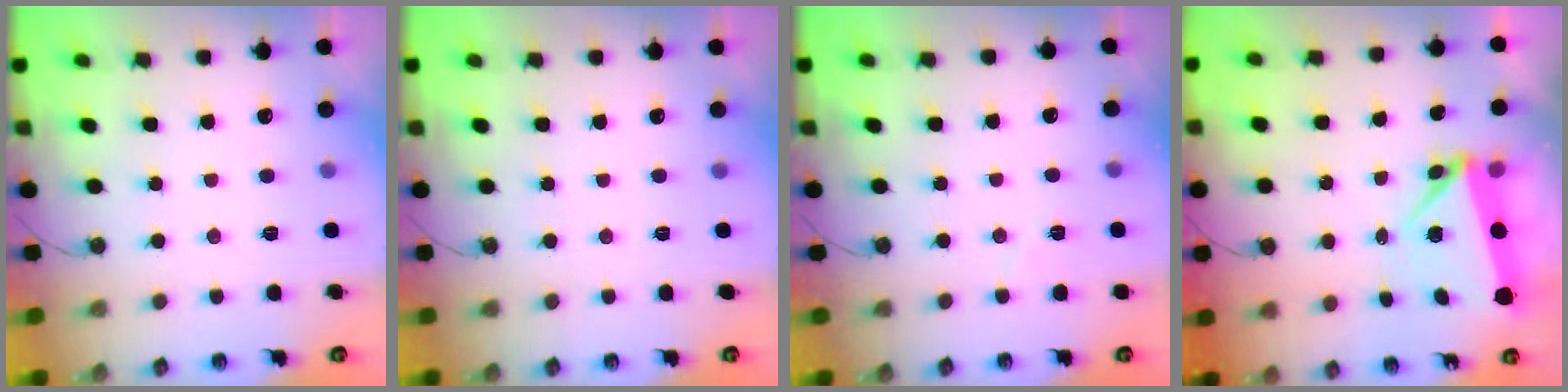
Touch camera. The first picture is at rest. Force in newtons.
{"total": 0.0}
{"total": 3.8, "press": 3.3, "slide": 1.9}
{"total": 5.6, "press": 5.6, "slide": 0.2}